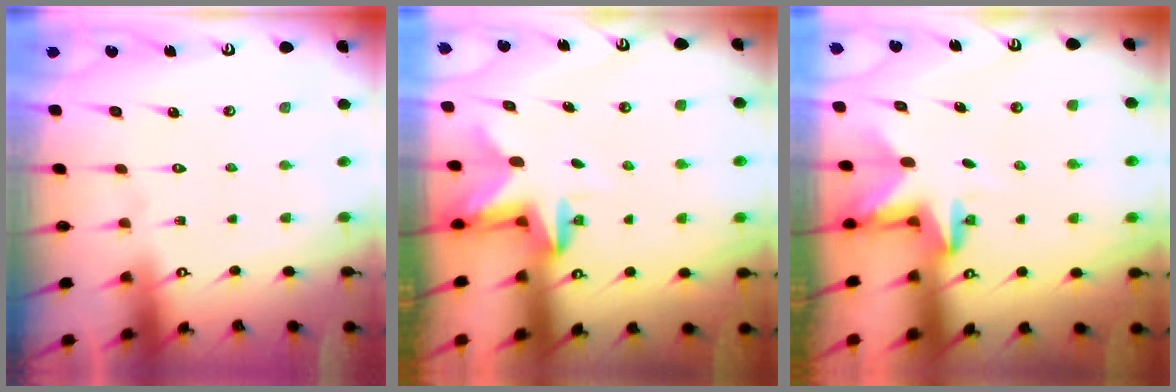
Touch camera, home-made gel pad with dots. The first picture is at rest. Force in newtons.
{"total": 2.7, "press": 2.7, "slide": 0.5}
{"total": 2.9, "press": 2.9, "slide": 0.1}